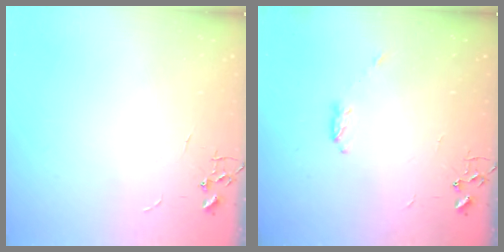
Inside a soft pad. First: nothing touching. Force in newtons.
{"total": 3.6, "press": 3.5, "slide": 0.5}